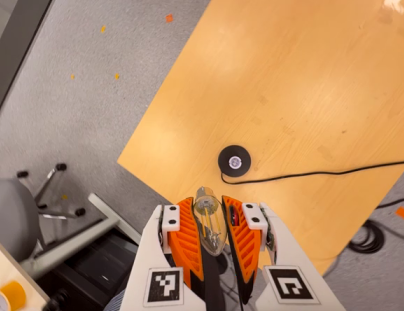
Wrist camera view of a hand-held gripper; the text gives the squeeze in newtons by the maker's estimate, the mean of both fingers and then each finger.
{"total": 23.8, "left": 26.0, "right": 21.7}